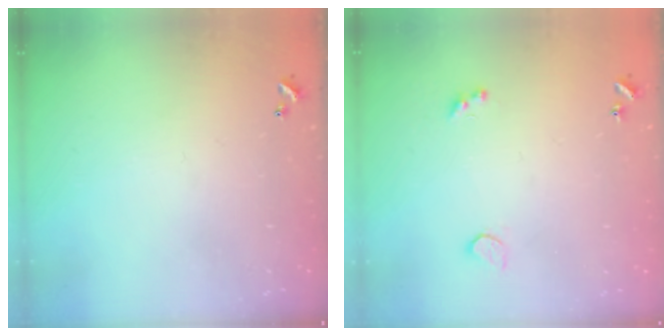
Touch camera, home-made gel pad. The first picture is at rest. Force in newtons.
{"total": 2.6, "press": 2.2, "slide": 1.2}